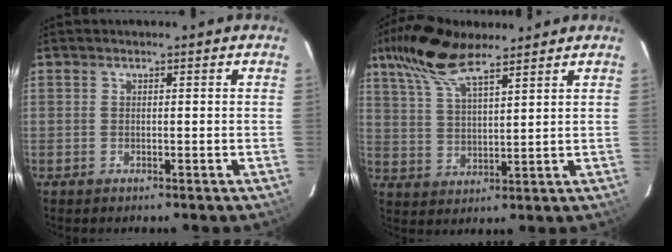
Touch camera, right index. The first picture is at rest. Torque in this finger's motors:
{"motor_torque": [0.84, 0.91, 0.55, 0.13]}